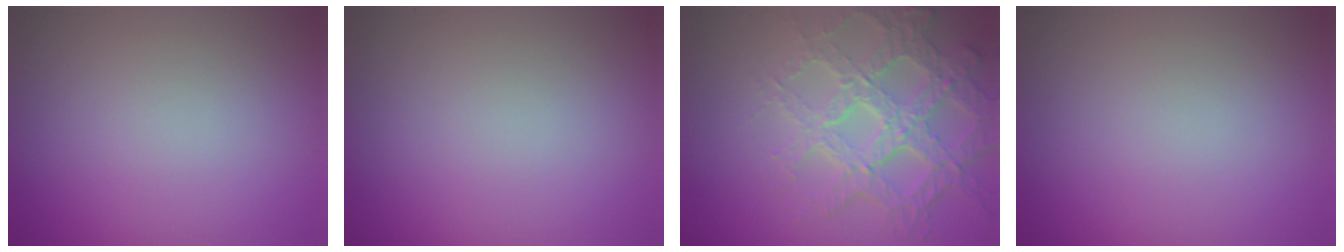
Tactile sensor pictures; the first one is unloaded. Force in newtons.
{"total": 0.0}
{"total": 6.6, "press": 5.0, "slide": 4.3}
{"total": 0.0}